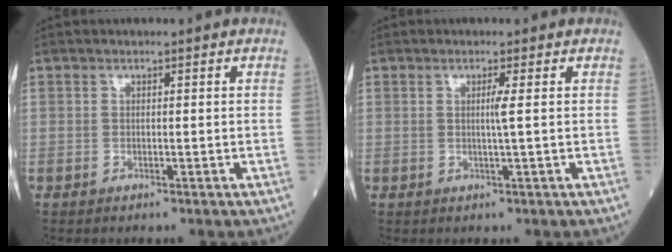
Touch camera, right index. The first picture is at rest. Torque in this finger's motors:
{"motor_torque": [-0.17, -0.02, -0.01, 0.00]}